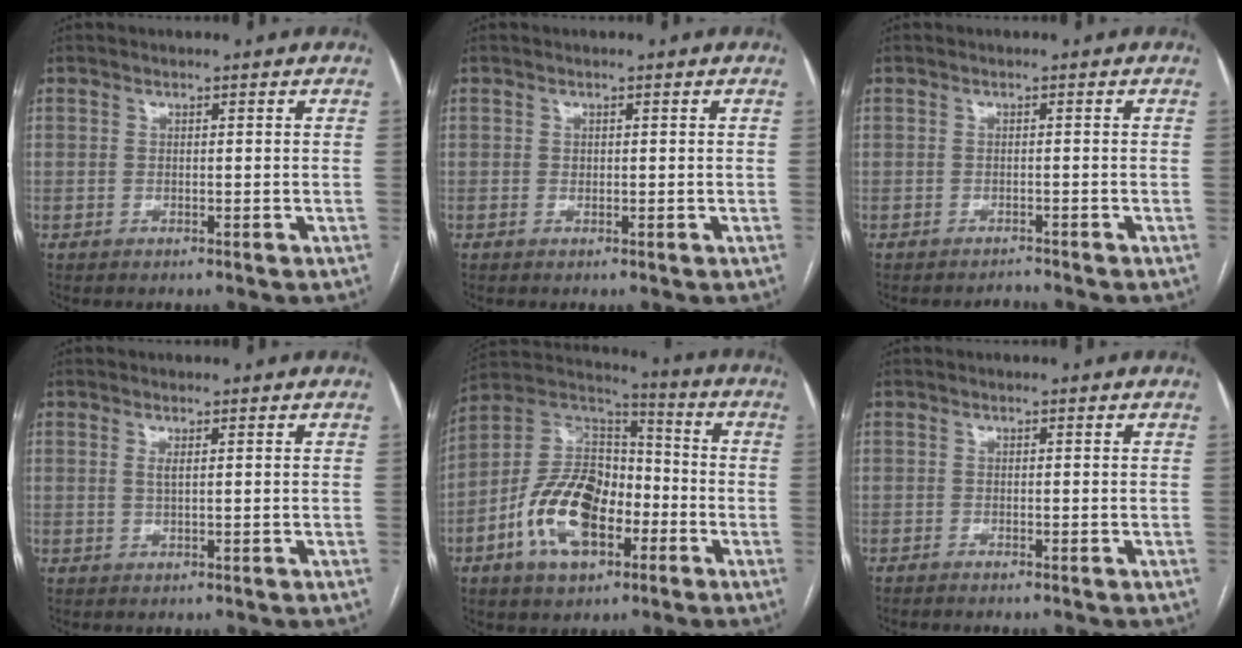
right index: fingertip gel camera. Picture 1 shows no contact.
{"total": 0.7, "force": [0.0, 0.5, 0.4], "torque": [-0.009, -0.004, 0.001]}
{"total": 1.1, "force": [-1.1, -0.2, -0.2], "torque": [0.007, -0.006, -0.012]}
{"total": 1.1, "force": [0.4, 0.1, 1.0], "torque": [-0.027, -0.001, 0.008]}
{"total": 16.1, "force": [-5.7, 8.8, 12.2], "torque": [-0.248, 0.018, -0.099]}
{"total": 0.8, "force": [-0.7, -0.1, 0.3], "torque": [-0.003, 0.000, -0.012]}